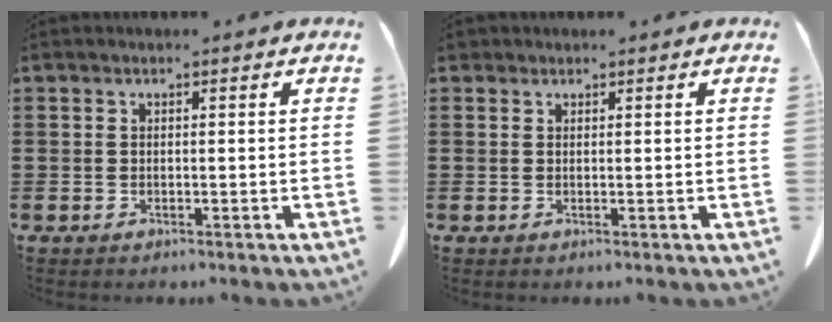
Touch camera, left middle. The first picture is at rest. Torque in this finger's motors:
{"motor_torque": [0.90, 0.99, -0.04, -0.01]}